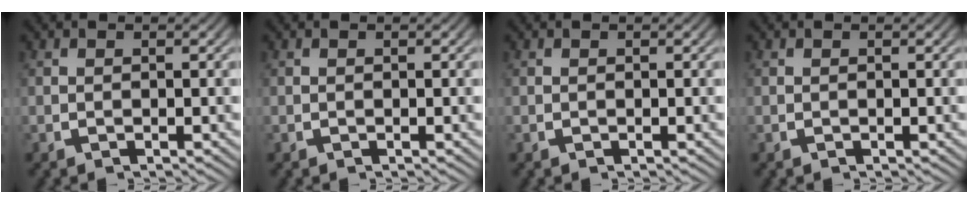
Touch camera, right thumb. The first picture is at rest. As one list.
[{"total": 0.0}, {"total": 0.0}, {"total": 0.0}]